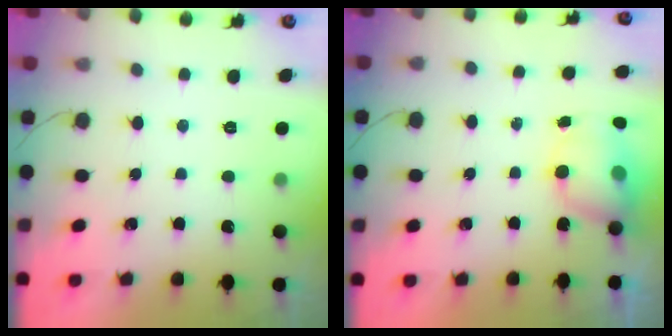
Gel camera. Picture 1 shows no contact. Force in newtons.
{"total": 7.1, "press": 7.1, "slide": 1.0}